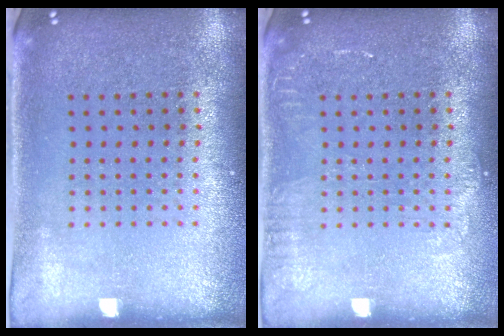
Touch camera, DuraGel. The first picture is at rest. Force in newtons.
{"total": 1.3, "press": 1.2, "slide": 0.2}